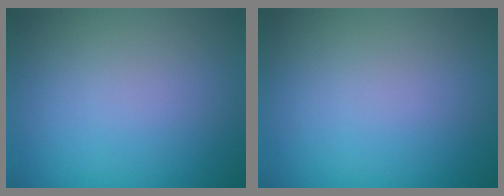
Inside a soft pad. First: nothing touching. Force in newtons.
{"total": 0.0}